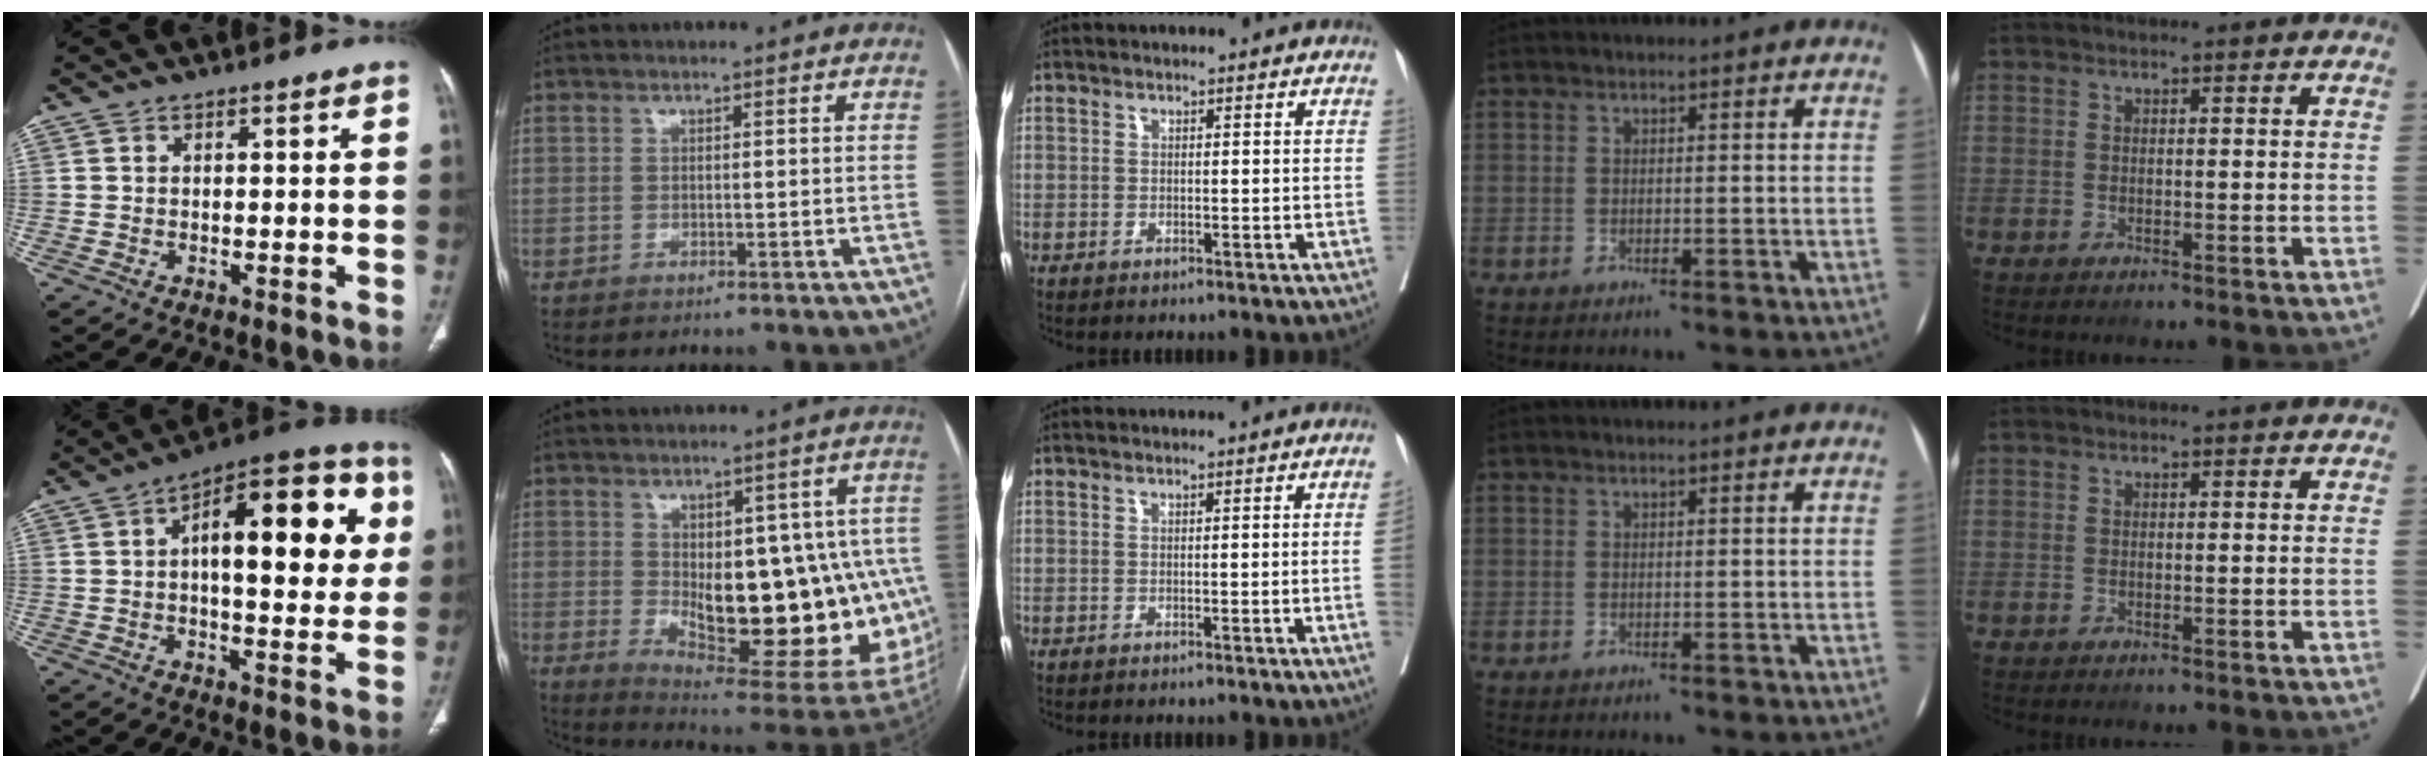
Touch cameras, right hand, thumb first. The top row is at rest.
{"thumb": {"total": 22.7, "force": [4.8, 9.7, 19.9], "torque": [-0.235, 0.020, 0.055]}, "index": {"total": 21.9, "force": [-3.0, 9.3, 19.6], "torque": [-0.185, 0.006, -0.010]}, "middle": {"total": 2.6, "force": [-0.5, -0.6, 2.5], "torque": [-0.034, 0.001, -0.002]}}